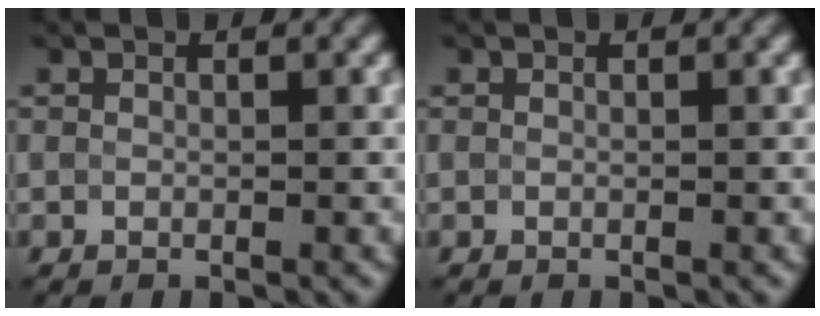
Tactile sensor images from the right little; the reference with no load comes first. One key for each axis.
{"total": 0.0}